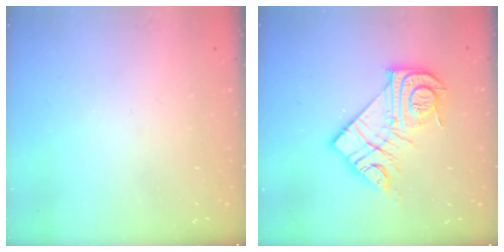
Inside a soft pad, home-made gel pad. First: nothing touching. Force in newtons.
{"total": 16.9, "press": 16.9, "slide": 1.5}